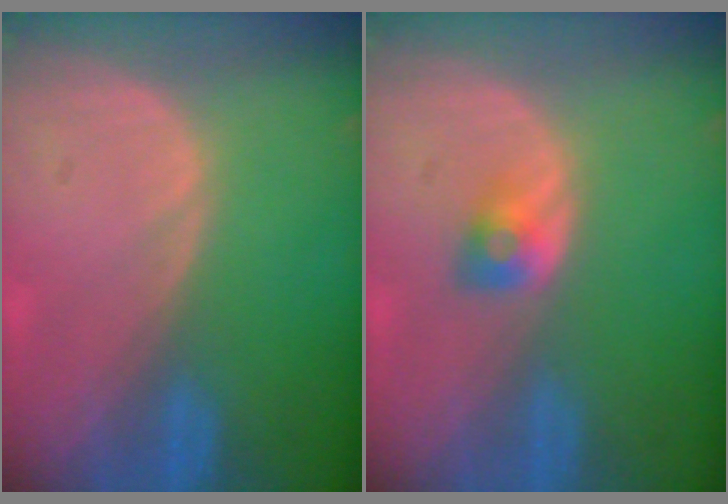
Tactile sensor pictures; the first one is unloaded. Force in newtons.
{"total": 2.5, "press": 2.3, "slide": 0.9}